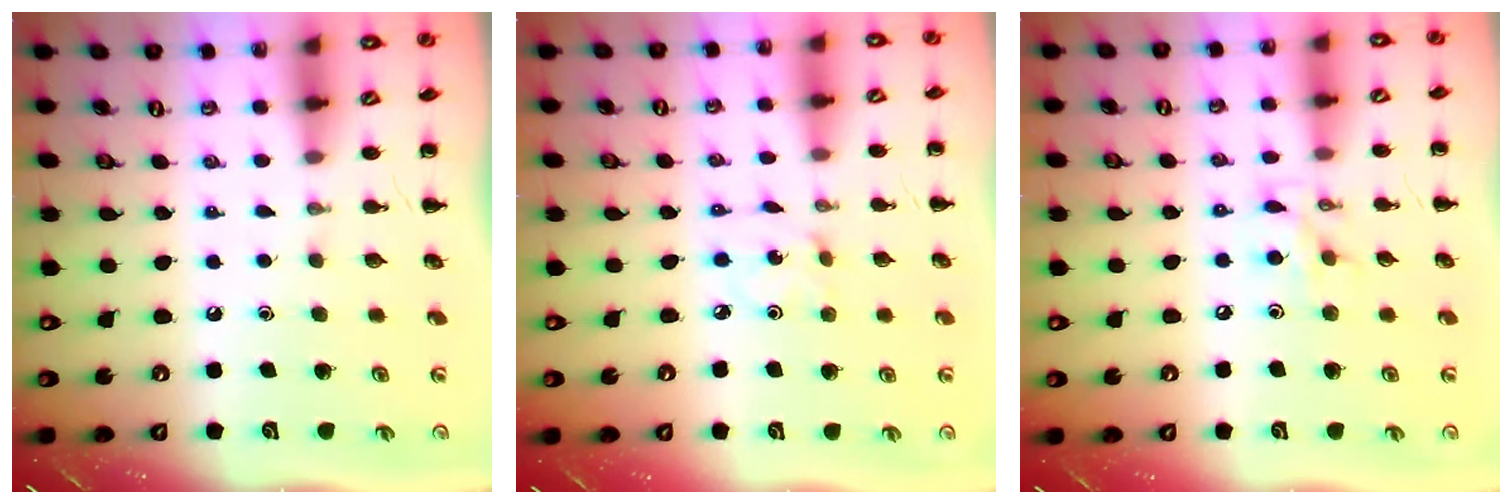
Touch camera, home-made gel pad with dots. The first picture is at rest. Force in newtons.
{"total": 1.2, "press": 1.2, "slide": 0.4}
{"total": 7.2, "press": 7.2, "slide": 0.7}